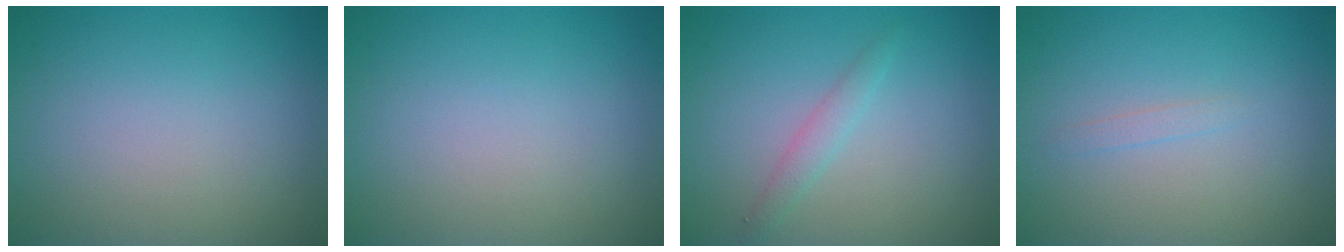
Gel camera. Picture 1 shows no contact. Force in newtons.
{"total": 0.0}
{"total": 1.1, "press": 1.1, "slide": 0.1}
{"total": 0.7, "press": 0.7, "slide": 0.0}